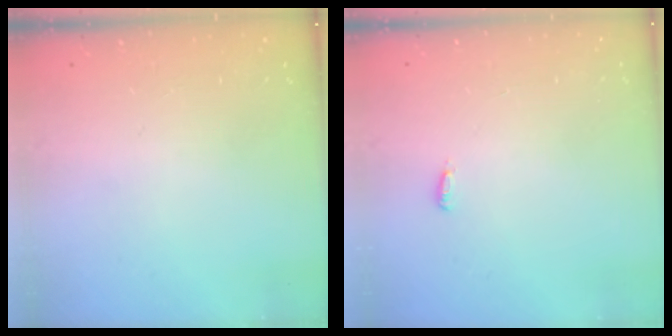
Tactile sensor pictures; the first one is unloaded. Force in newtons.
{"total": 2.9, "press": 2.8, "slide": 0.9}